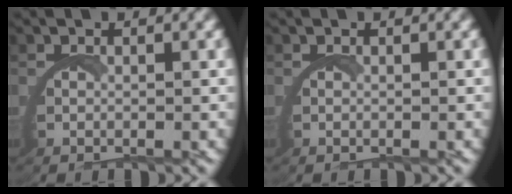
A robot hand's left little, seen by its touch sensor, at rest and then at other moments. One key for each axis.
{"total": 0.0}